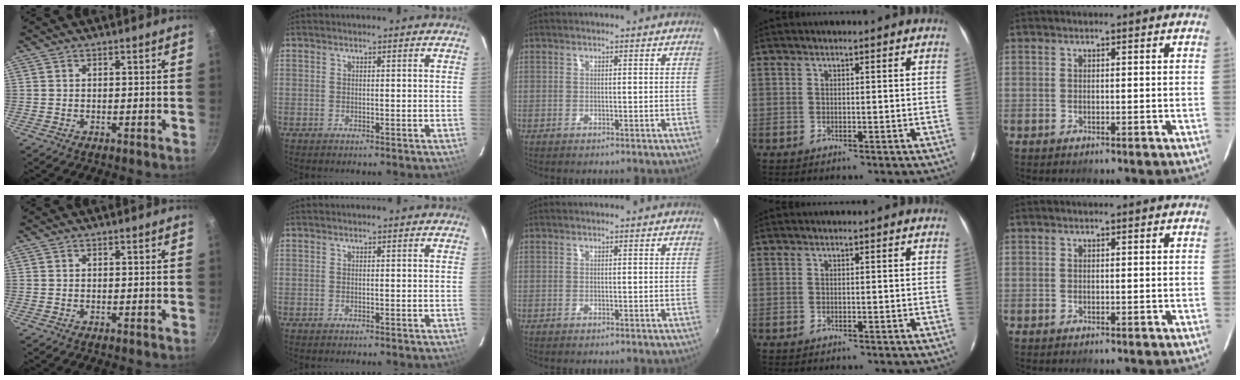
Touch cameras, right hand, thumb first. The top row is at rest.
{}